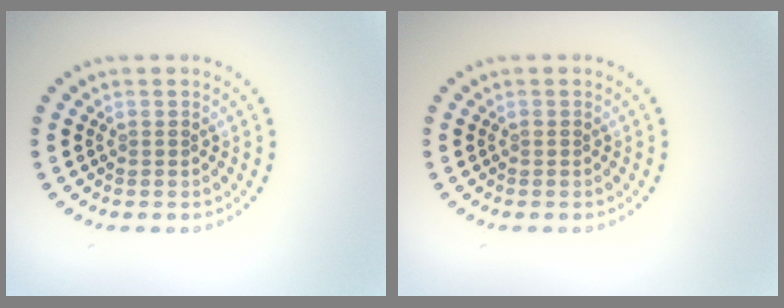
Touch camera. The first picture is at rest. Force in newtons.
{"total": 0.0}